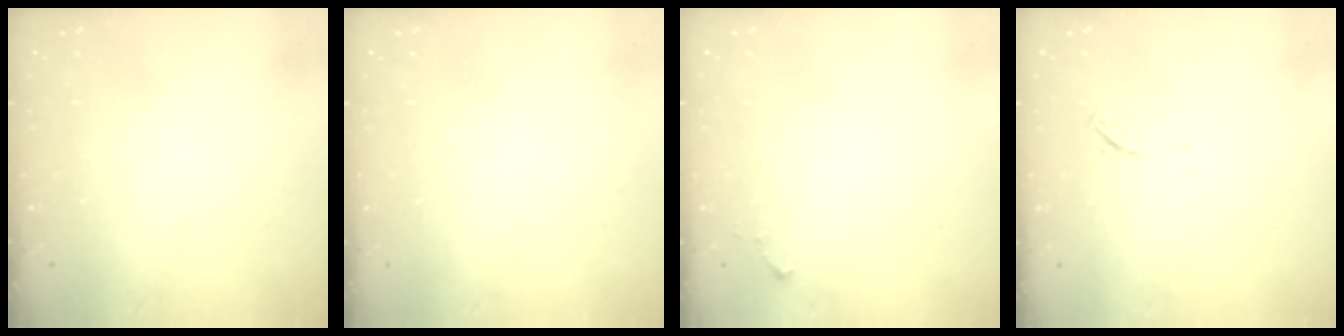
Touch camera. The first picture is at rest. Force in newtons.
{"total": 2.4, "press": 2.3, "slide": 0.8}
{"total": 2.6, "press": 2.6, "slide": 0.4}
{"total": 5.8, "press": 5.7, "slide": 1.1}